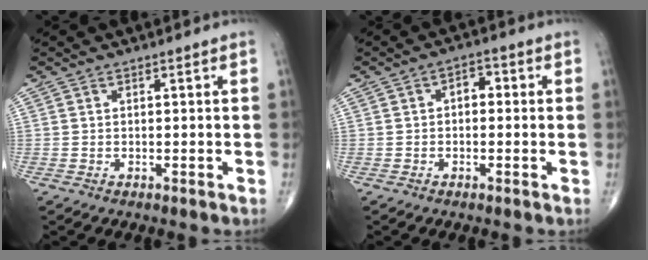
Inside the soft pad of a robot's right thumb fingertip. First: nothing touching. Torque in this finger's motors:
{"motor_torque": [-0.10, 0.03, 0.32, 0.07, 0.01]}